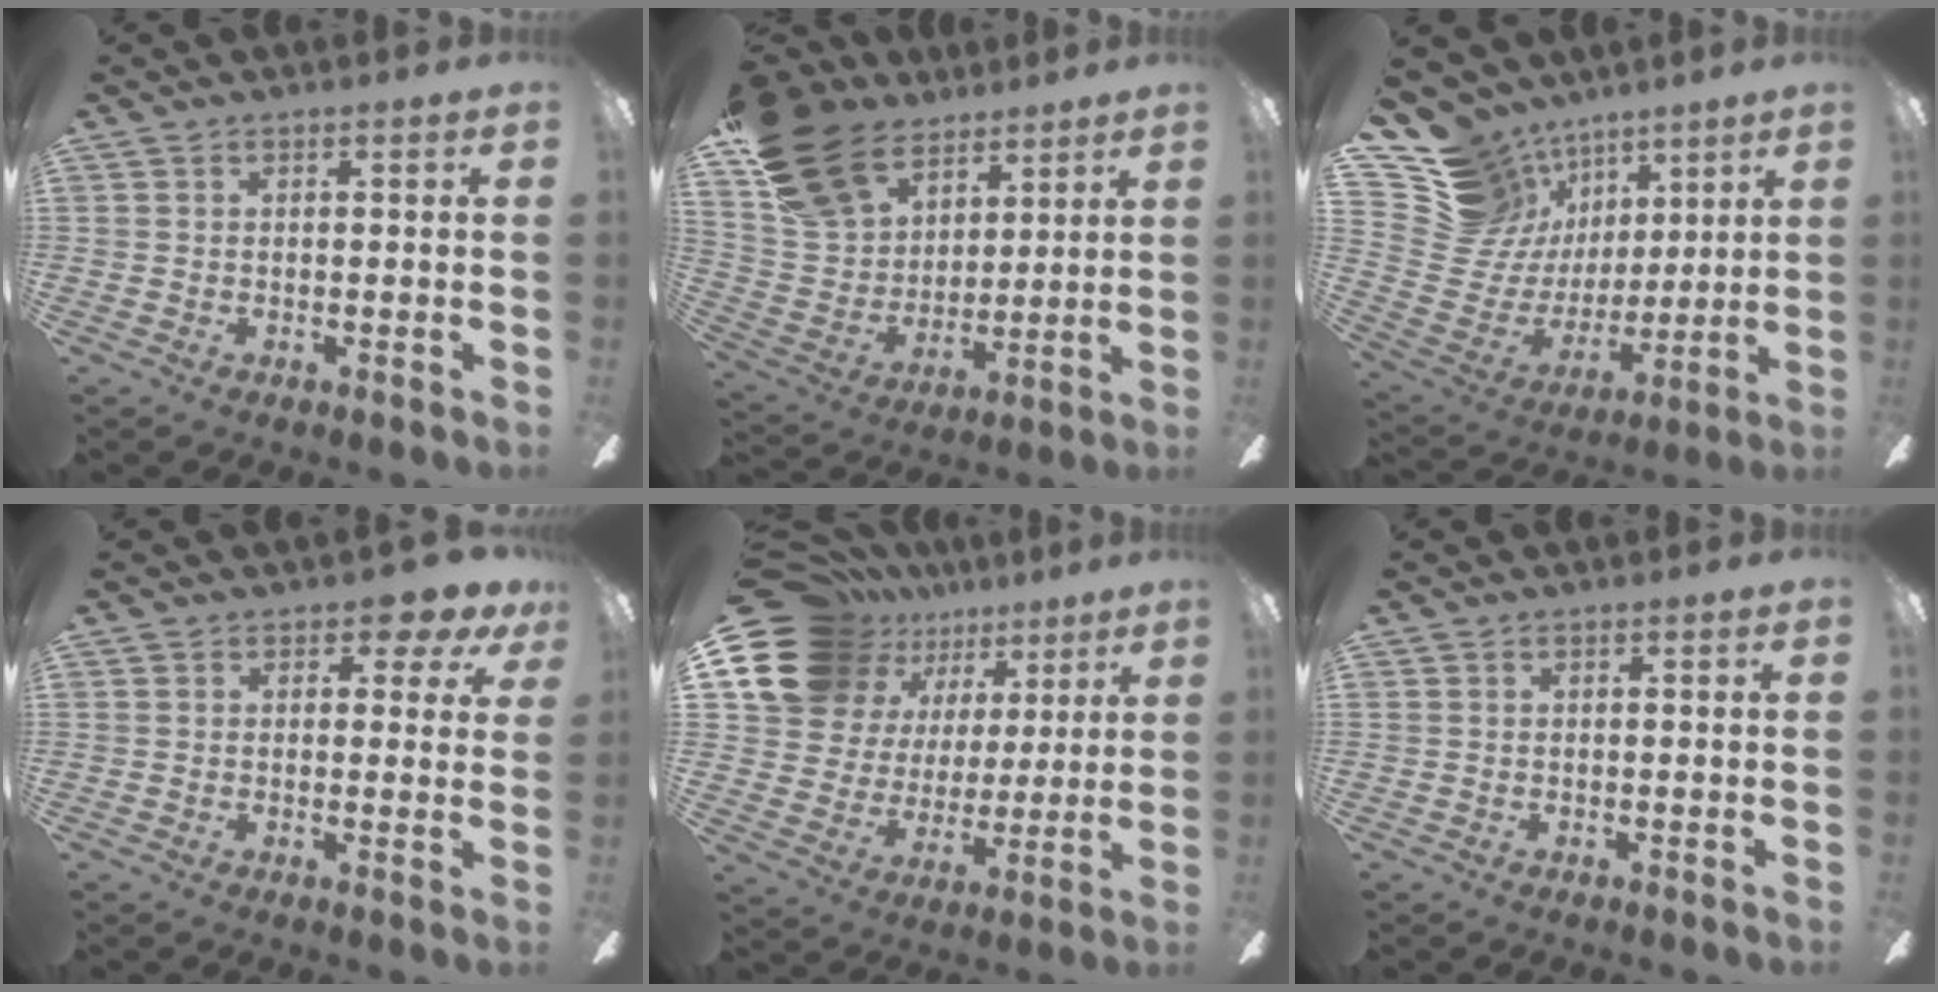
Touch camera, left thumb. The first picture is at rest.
{"total": 19.7, "force": [13.0, 12.1, 8.5], "torque": [-0.180, -0.054, 0.251]}
{"total": 16.5, "force": [9.9, 12.6, 4.0], "torque": [-0.110, -0.074, 0.201]}
{"total": 4.9, "force": [3.1, 2.5, 2.8], "torque": [-0.020, -0.014, 0.050]}
{"total": 17.6, "force": [10.7, 12.5, 6.1], "torque": [-0.125, -0.065, 0.210]}
{"total": 0.0}